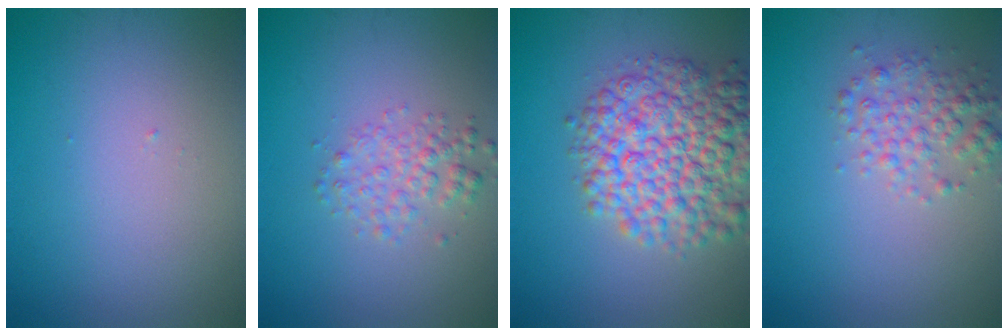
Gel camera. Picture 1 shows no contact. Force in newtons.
{"total": 2.3, "press": 2.3, "slide": 0.1}
{"total": 9.0, "press": 9.0, "slide": 0.3}
{"total": 2.7, "press": 2.7, "slide": 0.0}